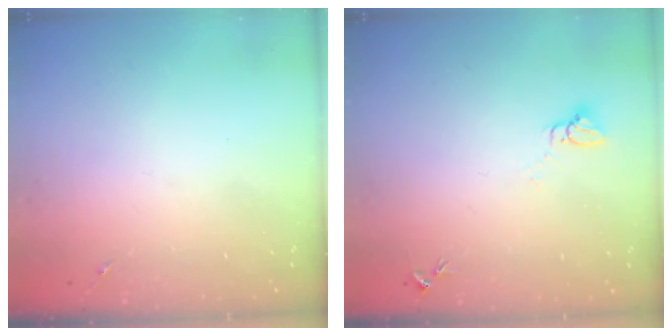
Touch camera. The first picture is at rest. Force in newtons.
{"total": 3.2, "press": 3.2, "slide": 0.1}